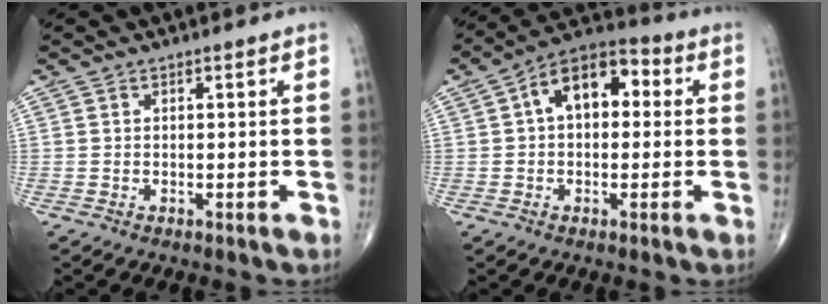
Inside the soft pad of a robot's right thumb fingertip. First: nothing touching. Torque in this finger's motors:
{"motor_torque": [-0.08, 0.45, 0.52, 0.45, 0.08]}